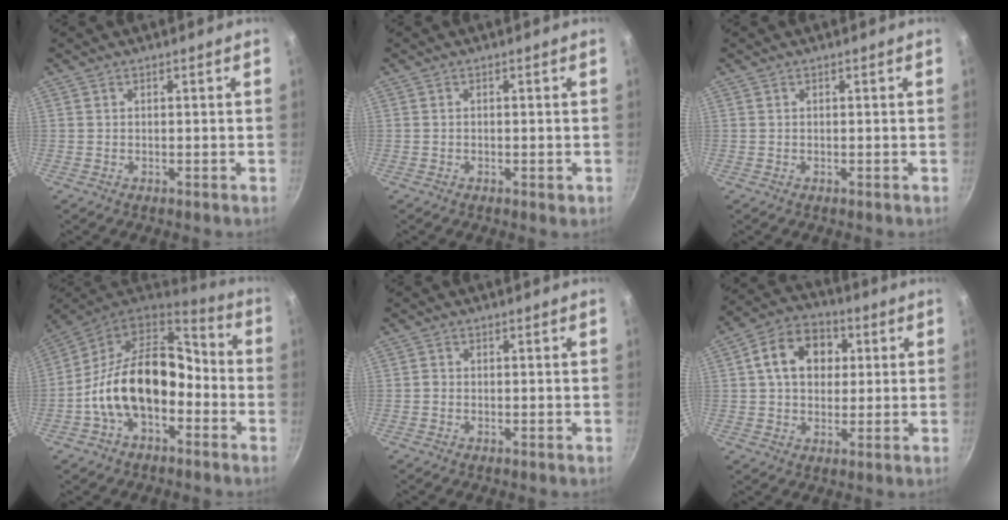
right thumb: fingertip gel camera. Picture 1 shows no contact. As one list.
[{"total": 1.1, "force": [-0.4, 0.5, 0.9], "torque": [-0.013, 0.001, -0.008]}, {"total": 0.0}, {"total": 18.7, "force": [-4.3, 11.9, 13.7], "torque": [-0.210, 0.060, -0.088]}, {"total": 0.7, "force": [-0.3, 0.6, 0.2], "torque": [-0.002, 0.002, -0.008]}, {"total": 12.1, "force": [2.6, 9.1, 7.5], "torque": [-0.098, 0.017, 0.028]}]